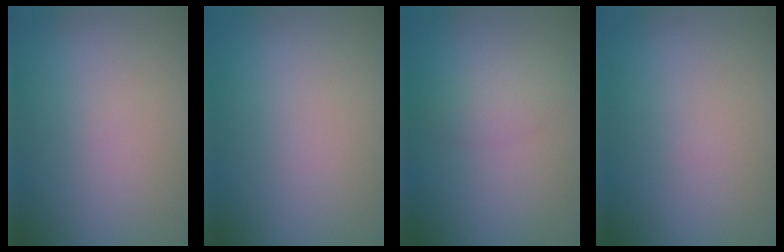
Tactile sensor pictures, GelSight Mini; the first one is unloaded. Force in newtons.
{"total": 0.0}
{"total": 1.7, "press": 1.7, "slide": 0.1}
{"total": 0.0}